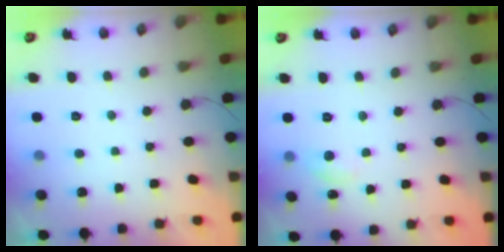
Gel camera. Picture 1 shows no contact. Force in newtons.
{"total": 5.7, "press": 5.7, "slide": 0.9}